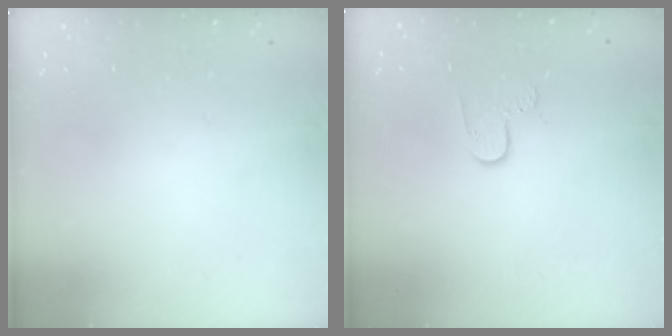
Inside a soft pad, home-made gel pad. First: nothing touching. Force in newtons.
{"total": 6.0, "press": 6.0, "slide": 0.5}